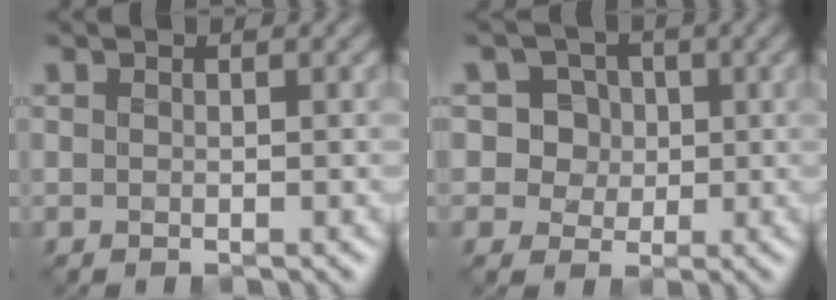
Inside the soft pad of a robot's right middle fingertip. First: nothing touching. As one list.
[{"total": 5.6, "force": [1.8, 4.8, 2.4], "torque": [-0.035, 0.008, 0.013]}]